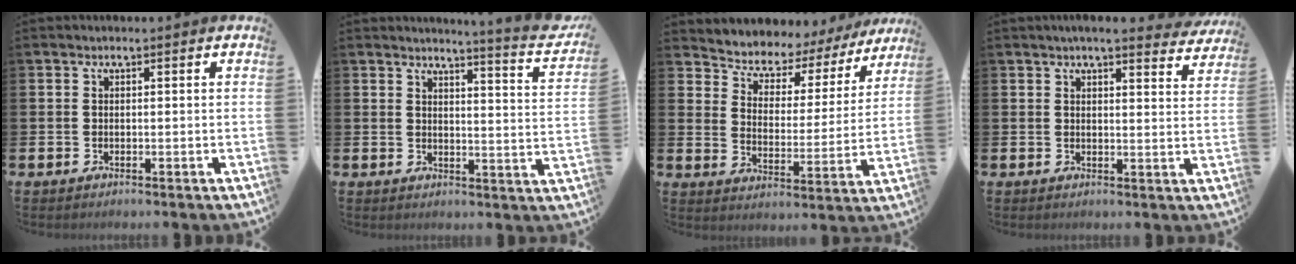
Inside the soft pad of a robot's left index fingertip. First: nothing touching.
{"total": 4.2, "force": [3.9, -0.6, 1.3], "torque": [-0.013, -0.049, 0.056]}
{"total": 5.2, "force": [4.7, 2.2, 0.1], "torque": [-0.041, -0.041, 0.076]}
{"total": 4.4, "force": [4.2, 0.1, 1.3], "torque": [-0.017, -0.024, 0.071]}